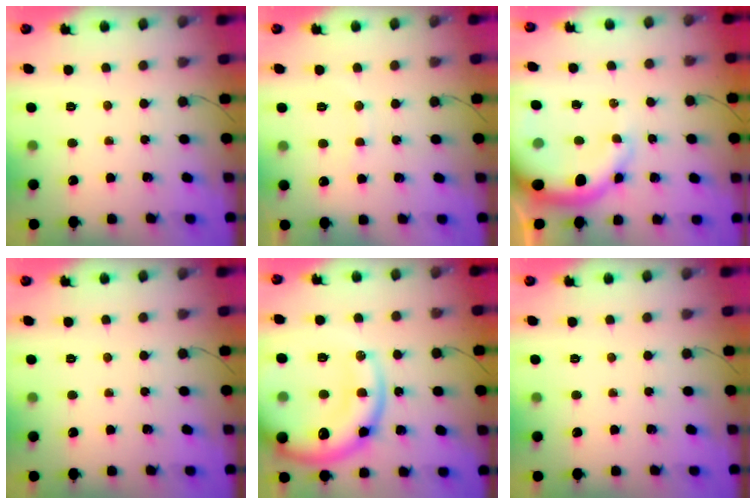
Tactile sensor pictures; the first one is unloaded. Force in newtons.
{"total": 6.8, "press": 6.8, "slide": 0.5}
{"total": 12.8, "press": 12.3, "slide": 3.4}
{"total": 0.0}
{"total": 25.1, "press": 24.8, "slide": 3.9}
{"total": 0.0}